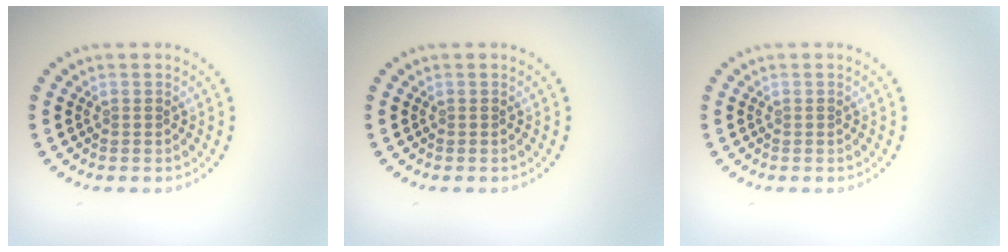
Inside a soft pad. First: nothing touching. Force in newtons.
{"total": 0.0}
{"total": 0.0}